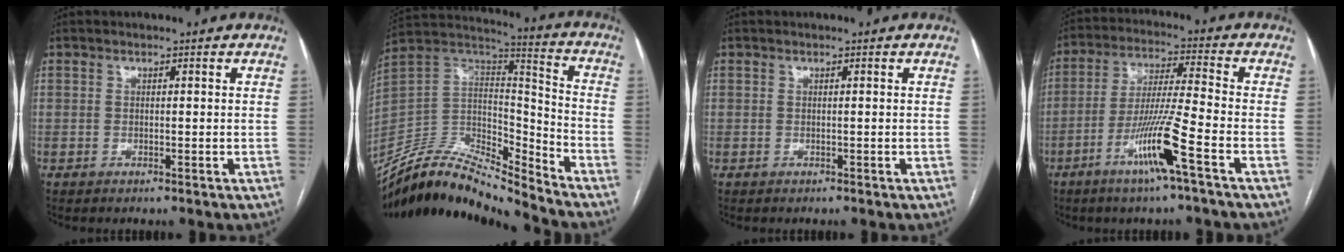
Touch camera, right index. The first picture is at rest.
{"total": 17.4, "force": [-16.6, 1.9, 4.9], "torque": [-0.074, 0.061, -0.298]}
{"total": 0.0}
{"total": 11.0, "force": [-5.4, -1.0, 9.6], "torque": [-0.185, -0.011, -0.105]}